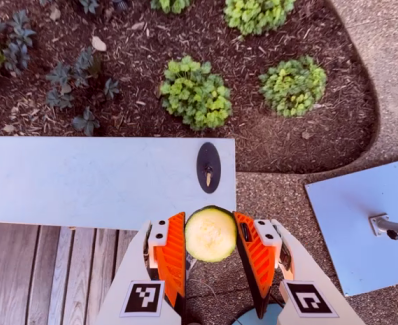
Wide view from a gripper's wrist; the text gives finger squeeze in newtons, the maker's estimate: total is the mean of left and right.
{"total": 8.8, "left": 9.0, "right": 8.6}